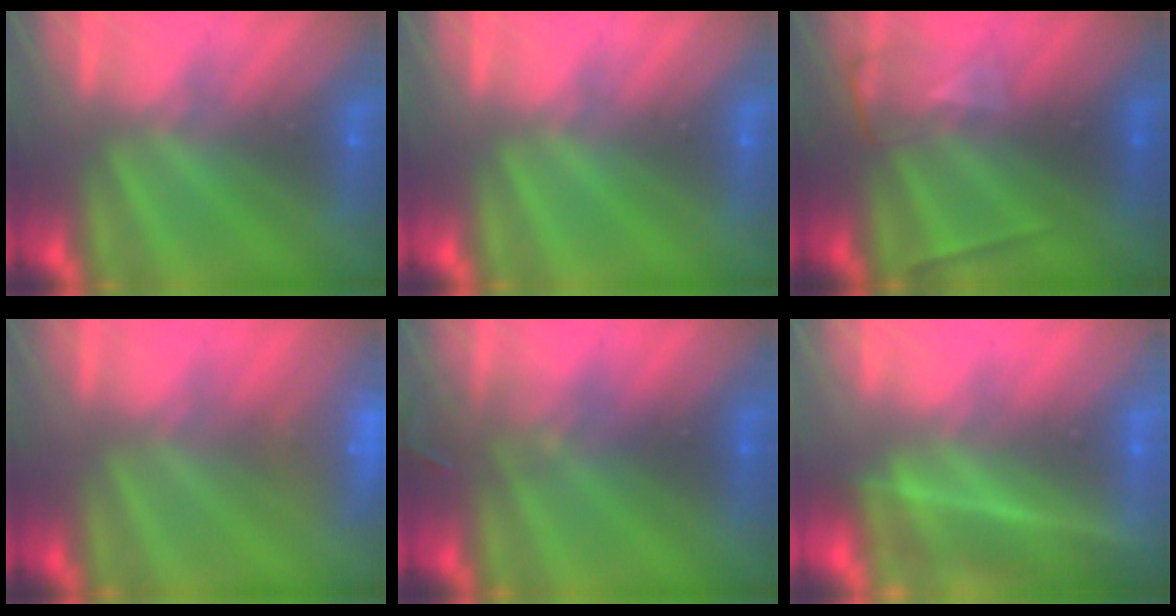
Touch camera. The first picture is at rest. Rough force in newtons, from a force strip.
{"total": 0.0}
{"total": 2.1}
{"total": 8.8}
{"total": 2.9}
{"total": 14.6}